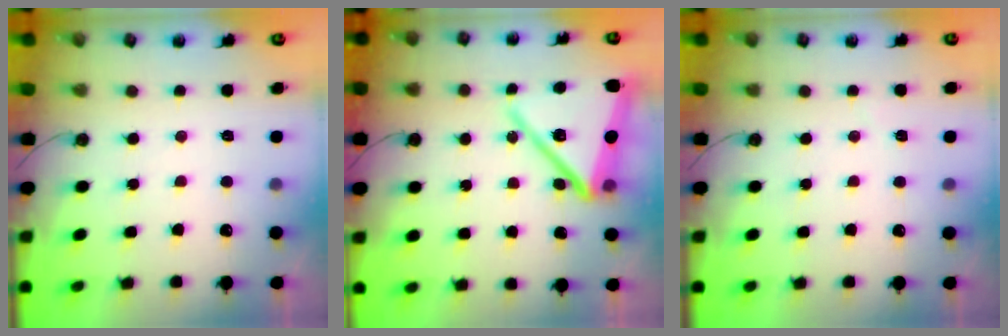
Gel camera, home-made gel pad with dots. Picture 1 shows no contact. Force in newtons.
{"total": 19.7, "press": 19.6, "slide": 1.8}
{"total": 3.6, "press": 2.7, "slide": 2.4}